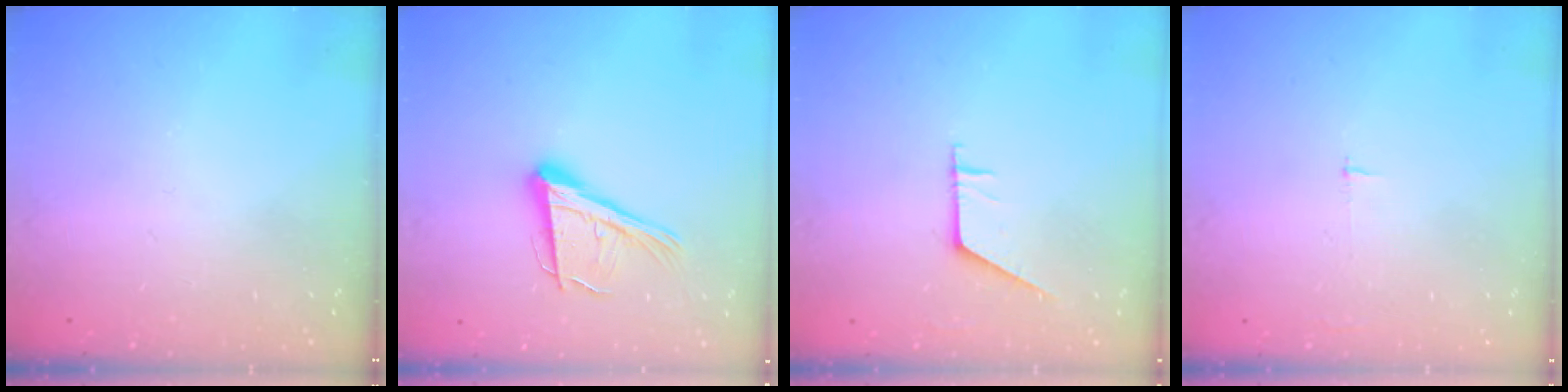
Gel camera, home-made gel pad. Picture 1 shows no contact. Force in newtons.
{"total": 17.0, "press": 16.5, "slide": 3.9}
{"total": 4.4, "press": 4.4, "slide": 0.5}
{"total": 2.5, "press": 2.5, "slide": 0.2}